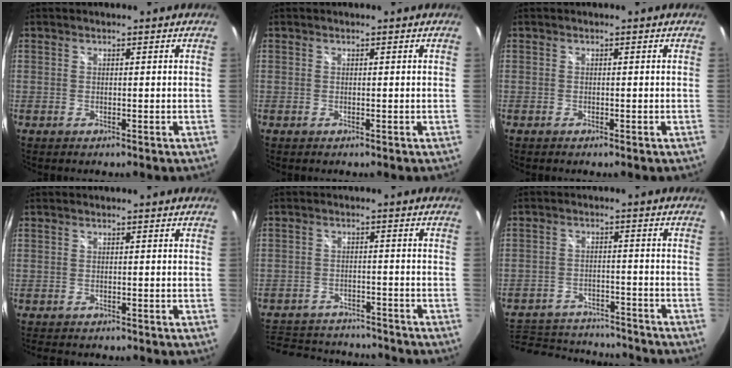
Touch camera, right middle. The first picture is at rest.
{"total": 0.0}
{"total": 0.0}
{"total": 2.9, "force": [-2.6, 0.9, 0.9], "torque": [-0.022, -0.014, -0.040]}
{"total": 15.2, "force": [-13.0, 6.0, 5.0], "torque": [-0.130, 0.017, -0.185]}
{"total": 16.5, "force": [-14.0, 6.6, 5.7], "torque": [-0.142, 0.011, -0.191]}